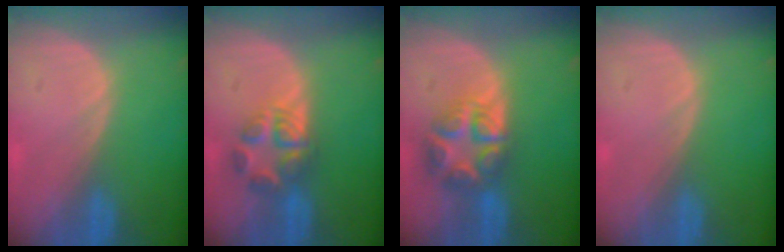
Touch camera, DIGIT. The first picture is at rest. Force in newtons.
{"total": 5.5, "press": 5.4, "slide": 1.1}
{"total": 8.0, "press": 6.9, "slide": 4.0}
{"total": 0.0}